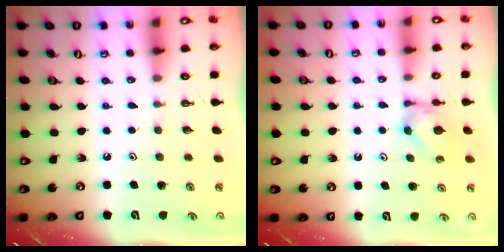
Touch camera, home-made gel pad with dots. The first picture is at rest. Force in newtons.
{"total": 3.2, "press": 3.2, "slide": 0.6}